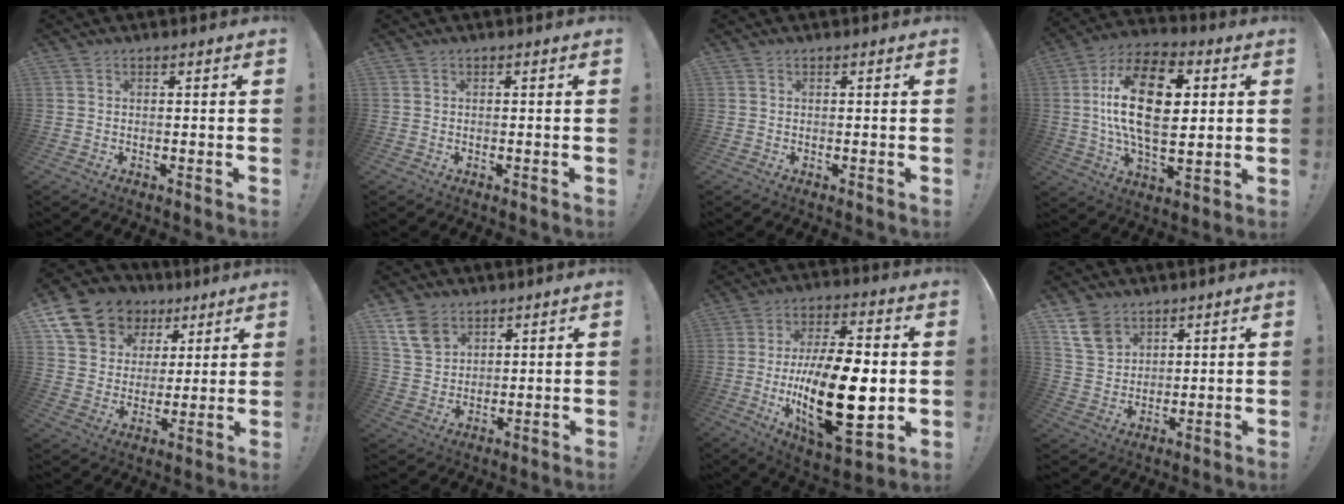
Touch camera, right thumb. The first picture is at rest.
{"total": 0.0}
{"total": 0.0}
{"total": 23.3, "force": [3.1, 12.3, 19.6], "torque": [-0.352, 0.000, 0.044]}
{"total": 15.0, "force": [8.9, 11.0, 4.8], "torque": [-0.081, -0.054, 0.184]}
{"total": 9.9, "force": [6.0, 6.9, 3.7], "torque": [-0.064, -0.028, 0.123]}
{"total": 26.2, "force": [-2.8, 11.7, 23.2], "torque": [-0.424, -0.005, -0.039]}
{"total": 9.8, "force": [6.2, 6.8, 3.2], "torque": [-0.058, -0.031, 0.127]}